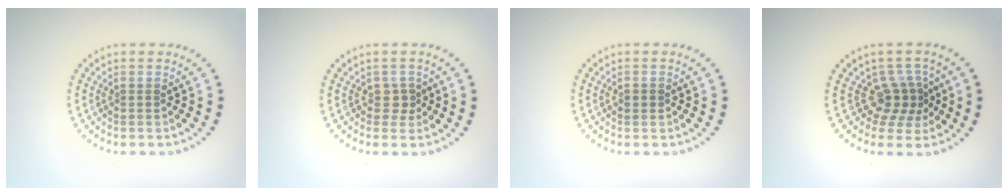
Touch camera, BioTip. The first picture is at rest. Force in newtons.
{"total": 1.2, "press": 1.0, "slide": 0.7}
{"total": 1.1, "press": 1.1, "slide": 0.2}
{"total": 2.9, "press": 2.2, "slide": 1.9}